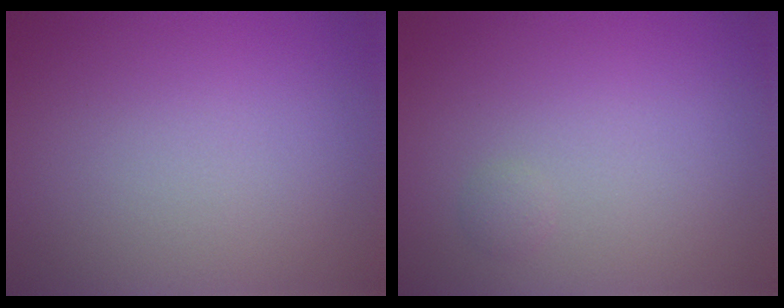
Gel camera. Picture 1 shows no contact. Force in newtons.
{"total": 0.6, "press": 0.6, "slide": 0.1}